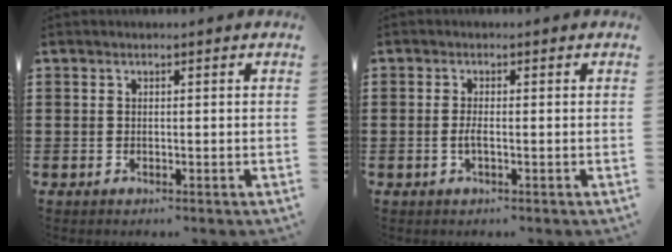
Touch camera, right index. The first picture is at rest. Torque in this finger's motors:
{"motor_torque": [0.00, 0.00, 0.03, 0.03]}